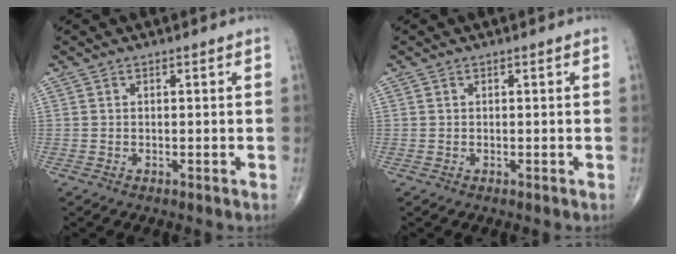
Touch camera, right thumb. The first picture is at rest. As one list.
[{"total": 0.0}]